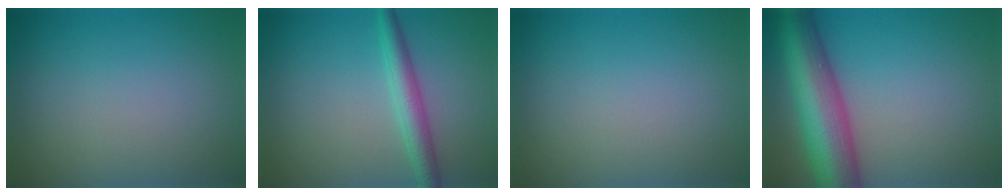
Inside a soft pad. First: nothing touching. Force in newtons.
{"total": 3.0, "press": 3.0, "slide": 0.1}
{"total": 0.0}
{"total": 10.8, "press": 10.8, "slide": 0.1}